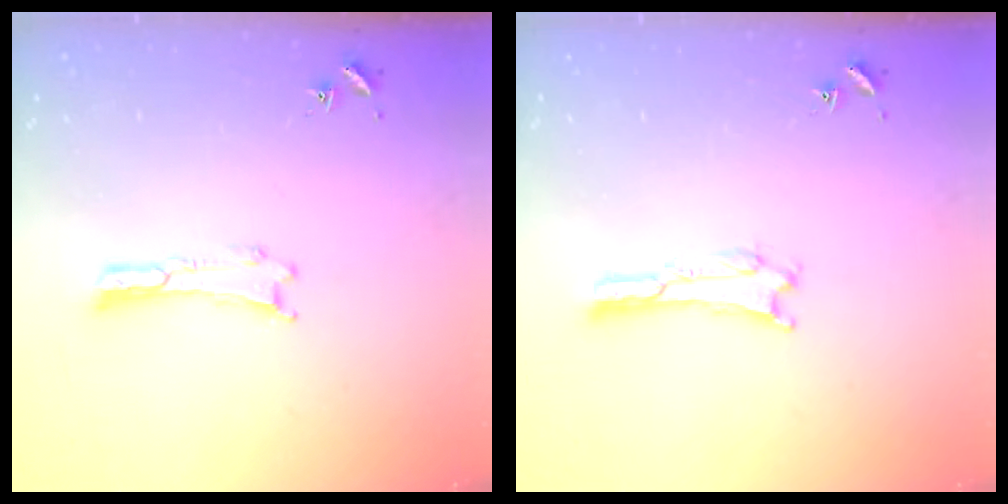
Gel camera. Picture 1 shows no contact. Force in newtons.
{"total": 1.3, "press": 1.3, "slide": 0.4}